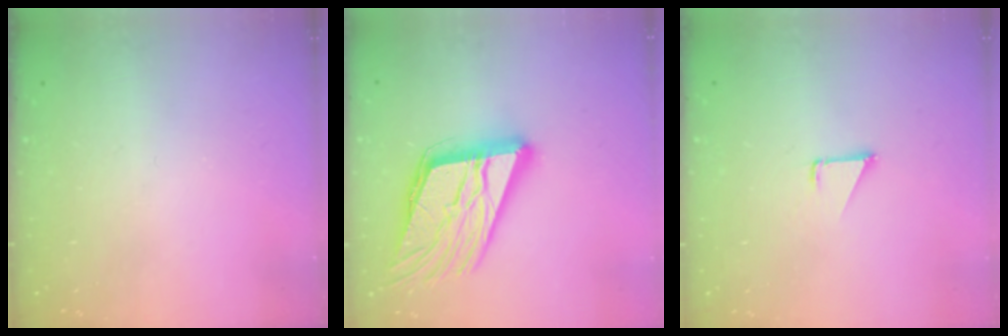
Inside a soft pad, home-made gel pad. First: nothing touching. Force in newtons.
{"total": 19.2, "press": 19.0, "slide": 2.8}
{"total": 1.1, "press": 1.1, "slide": 0.1}